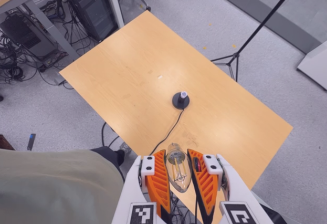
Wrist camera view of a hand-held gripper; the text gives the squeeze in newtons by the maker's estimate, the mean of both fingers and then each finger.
{"total": 21.1, "left": 23.3, "right": 18.9}